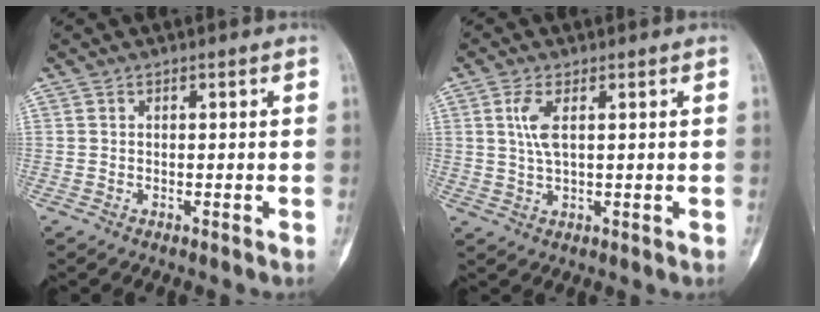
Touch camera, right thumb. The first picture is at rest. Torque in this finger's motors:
{"motor_torque": [0.13, 1.38, -0.09, 0.07, 0.16]}